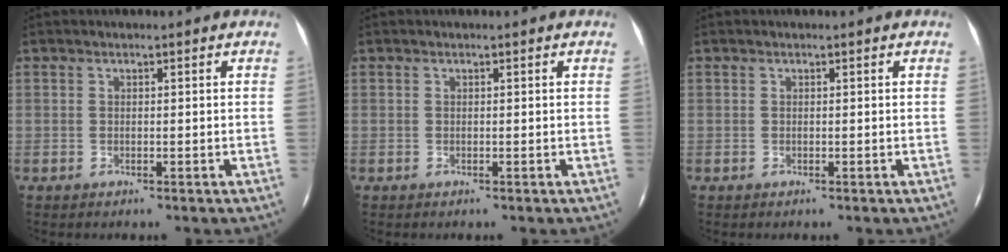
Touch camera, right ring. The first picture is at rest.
{"total": 0.0}
{"total": 0.0}